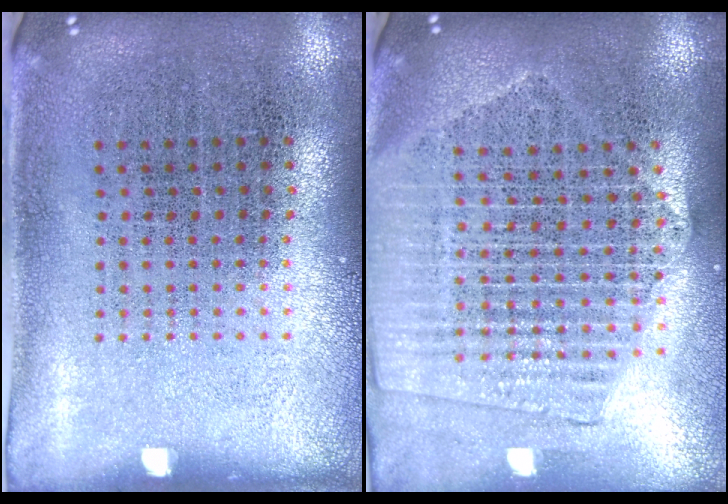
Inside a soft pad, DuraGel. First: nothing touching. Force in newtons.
{"total": 2.1, "press": 1.9, "slide": 0.9}